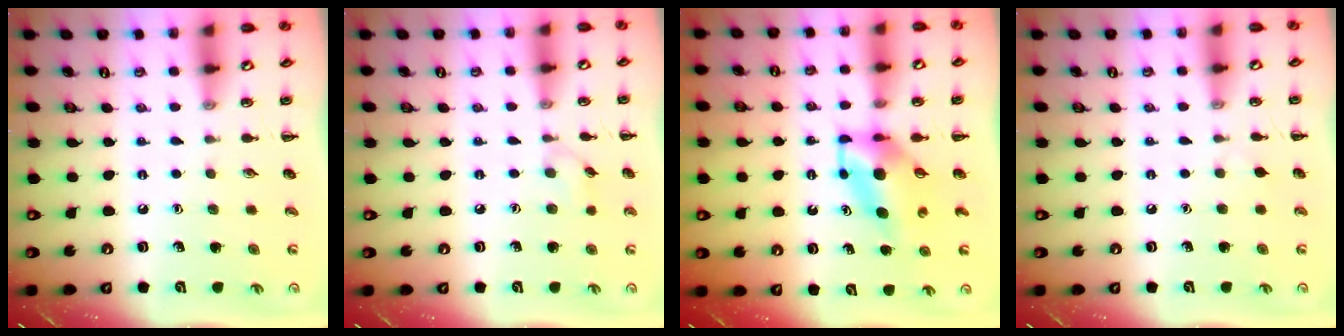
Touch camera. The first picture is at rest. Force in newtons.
{"total": 4.9, "press": 4.5, "slide": 1.8}
{"total": 5.7, "press": 5.6, "slide": 1.1}
{"total": 2.4, "press": 2.3, "slide": 0.9}